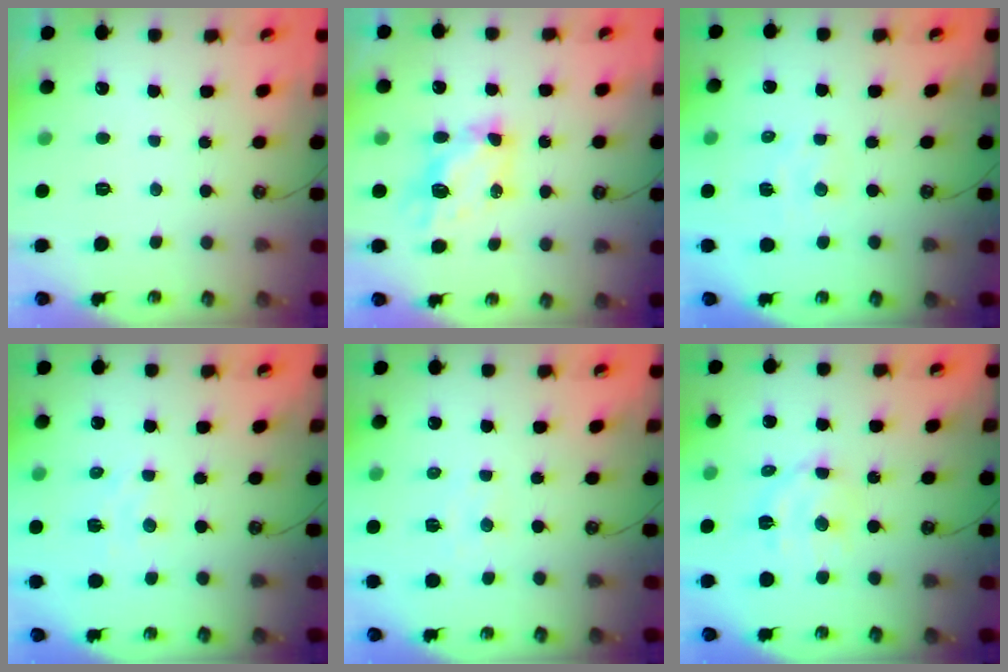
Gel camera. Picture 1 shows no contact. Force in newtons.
{"total": 6.0, "press": 6.0, "slide": 0.3}
{"total": 2.6, "press": 2.6, "slide": 0.4}
{"total": 2.7, "press": 2.7, "slide": 0.4}
{"total": 4.5, "press": 4.4, "slide": 0.5}
{"total": 10.2, "press": 10.2, "slide": 0.7}